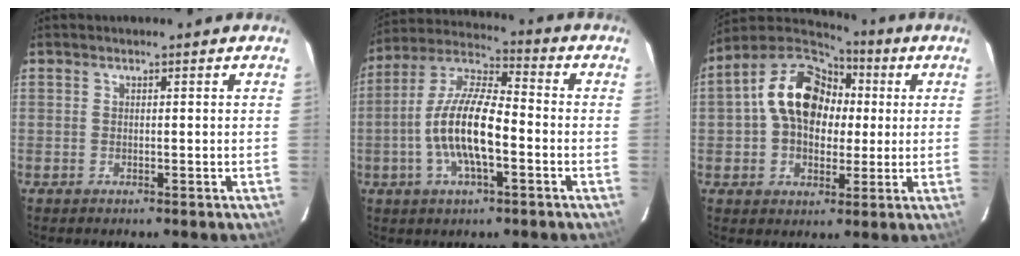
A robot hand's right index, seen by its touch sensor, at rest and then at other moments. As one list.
[{"total": 13.7, "force": [-3.5, 4.5, 12.5], "torque": [-0.249, 0.001, -0.070]}, {"total": 15.4, "force": [2.2, 11.5, 10.1], "torque": [-0.197, 0.043, 0.037]}]